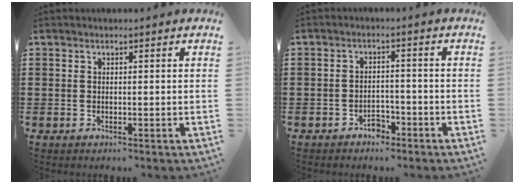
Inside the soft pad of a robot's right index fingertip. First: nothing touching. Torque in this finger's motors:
{"motor_torque": [2.14, 0.00, 0.02, 0.00]}